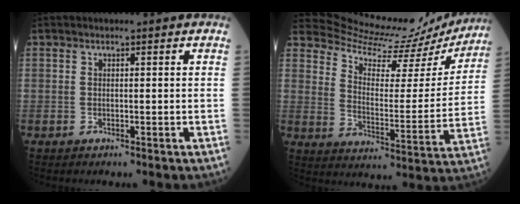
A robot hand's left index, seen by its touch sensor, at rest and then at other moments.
{"total": 19.0, "force": [18.6, 2.6, 2.4], "torque": [-0.039, -0.066, 0.237]}